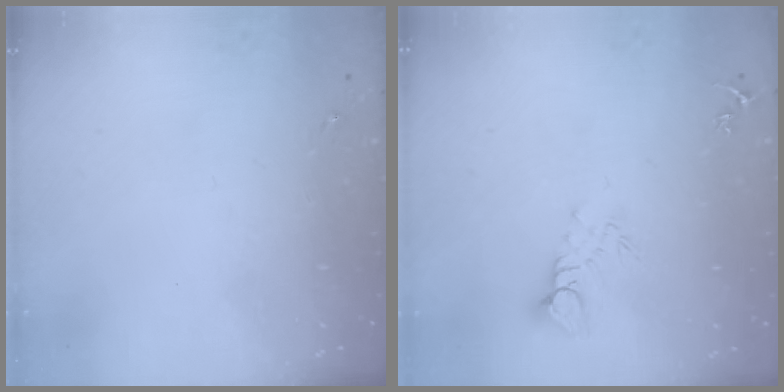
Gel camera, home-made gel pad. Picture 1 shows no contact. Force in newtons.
{"total": 5.2, "press": 5.2, "slide": 0.4}